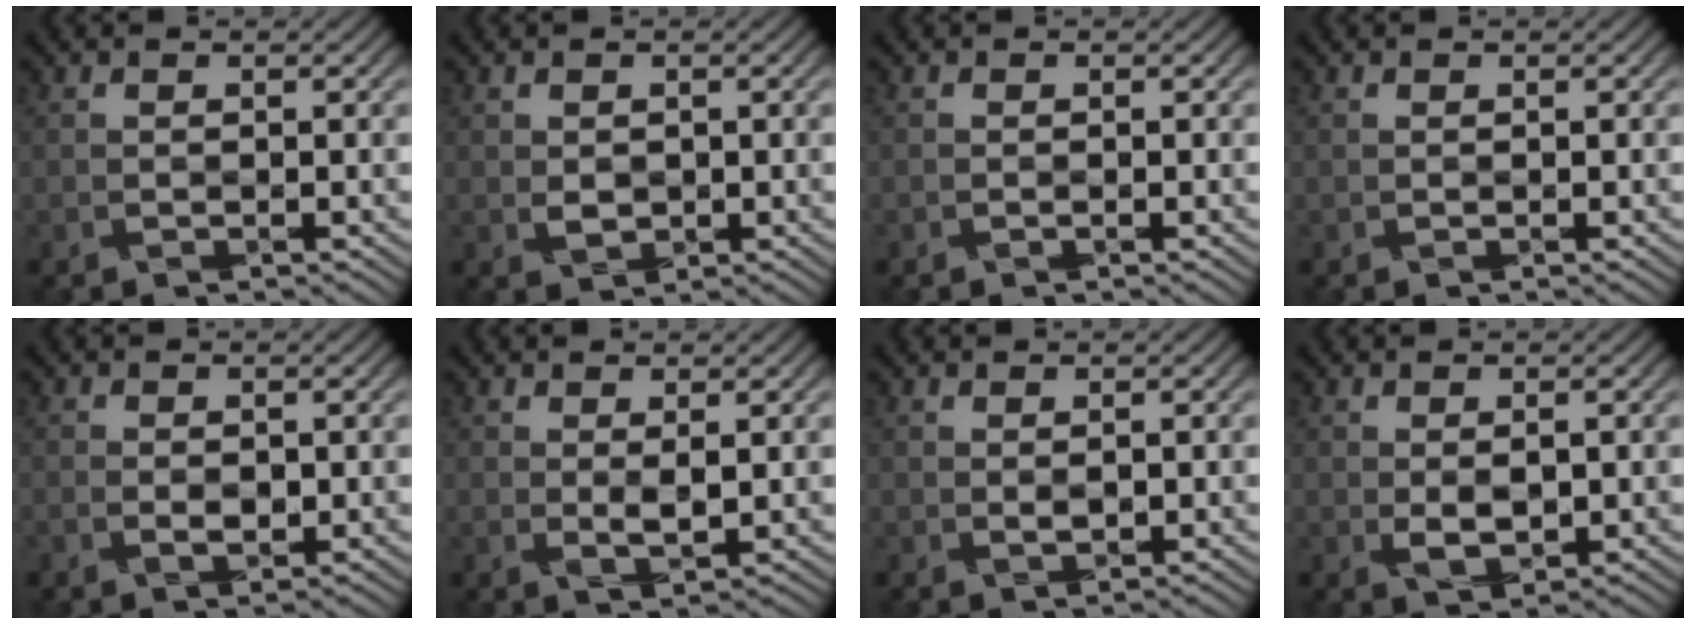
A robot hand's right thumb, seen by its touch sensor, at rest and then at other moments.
{"total": 1.2, "force": [0.4, 1.0, 0.5], "torque": [-0.010, -0.004, 0.016]}
{"total": 0.0}
{"total": 0.0}
{"total": 1.2, "force": [-0.2, 0.8, 0.8], "torque": [-0.016, -0.007, 0.002]}
{"total": 1.8, "force": [0.8, 0.4, 1.5], "torque": [-0.033, -0.006, 0.021]}
{"total": 0.6, "force": [0.4, 0.2, 0.4], "torque": [-0.008, 0.000, 0.011]}
{"total": 2.1, "force": [0.2, 1.2, 1.7], "torque": [-0.034, -0.005, 0.014]}